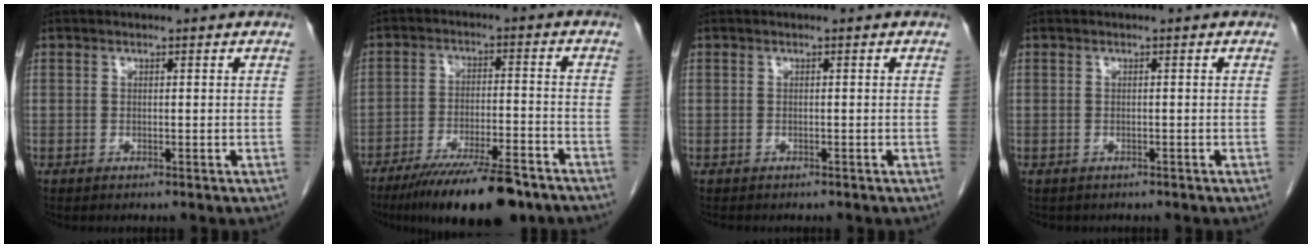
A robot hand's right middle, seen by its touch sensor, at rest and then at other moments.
{"total": 14.7, "force": [-11.3, 2.5, 9.1], "torque": [-0.130, -0.018, -0.181]}
{"total": 1.8, "force": [-1.5, 0.8, 0.7], "torque": [-0.017, -0.004, -0.018]}
{"total": 1.3, "force": [-1.1, 0.8, 0.2], "torque": [-0.015, 0.000, -0.011]}